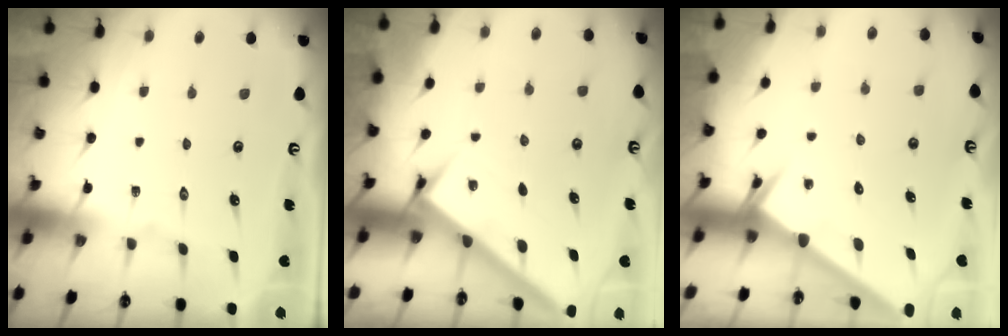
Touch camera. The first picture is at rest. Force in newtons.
{"total": 3.1, "press": 3.1, "slide": 0.2}
{"total": 2.4, "press": 2.4, "slide": 0.1}